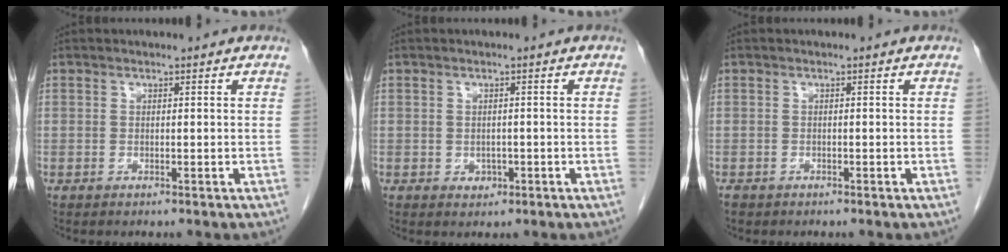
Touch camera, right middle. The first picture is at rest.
{"total": 1.5, "force": [-0.4, 1.2, 0.7], "torque": [-0.008, 0.003, 0.000]}
{"total": 1.0, "force": [-0.7, 0.6, 0.2], "torque": [-0.005, 0.001, -0.013]}